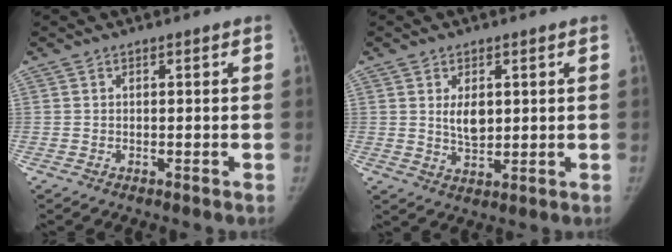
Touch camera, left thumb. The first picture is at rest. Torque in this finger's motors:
{"motor_torque": [0.05, 0.07, 0.62, 0.18, 0.02]}